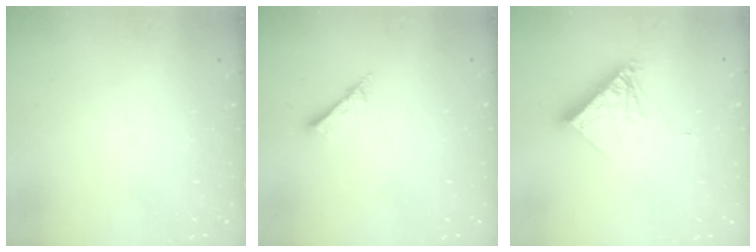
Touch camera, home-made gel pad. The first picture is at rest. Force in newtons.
{"total": 3.1, "press": 3.1, "slide": 0.0}
{"total": 11.8, "press": 11.7, "slide": 1.0}